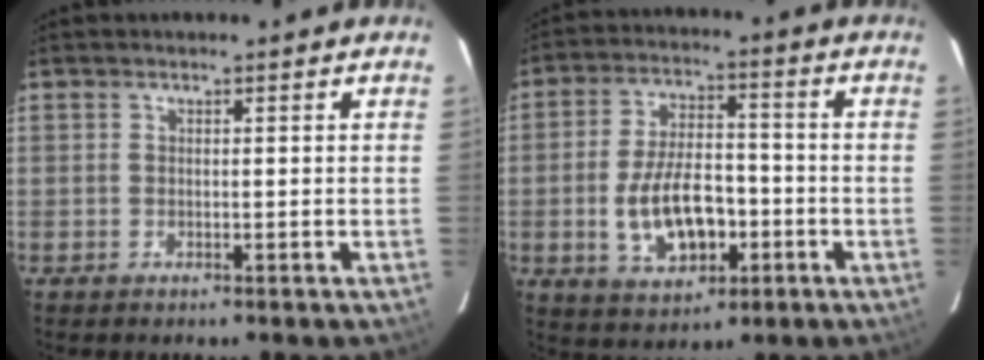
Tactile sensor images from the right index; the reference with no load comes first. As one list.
[{"total": 12.5, "force": [-3.4, 6.7, 10.1], "torque": [-0.202, 0.008, -0.044]}]